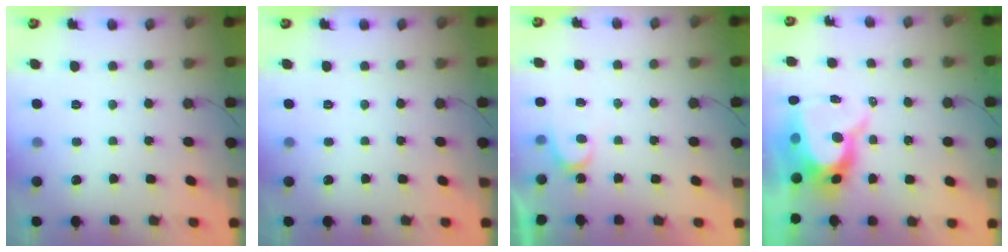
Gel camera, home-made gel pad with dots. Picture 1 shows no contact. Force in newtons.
{"total": 0.0}
{"total": 4.7, "press": 4.7, "slide": 0.2}
{"total": 12.1, "press": 12.1, "slide": 1.0}